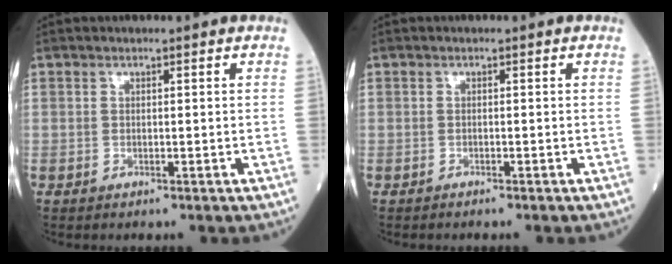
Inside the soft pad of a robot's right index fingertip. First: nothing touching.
{"total": 0.7, "force": [-0.6, -0.1, 0.4], "torque": [-0.006, 0.001, -0.008]}